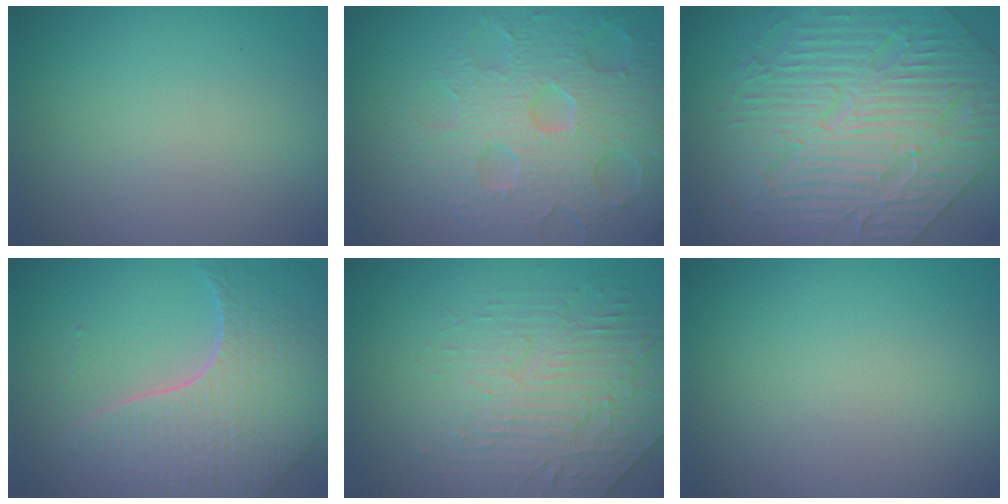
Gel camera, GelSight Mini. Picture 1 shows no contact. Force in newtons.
{"total": 7.8, "press": 6.0, "slide": 5.1}
{"total": 8.9, "press": 6.8, "slide": 5.7}
{"total": 7.8, "press": 5.6, "slide": 5.4}
{"total": 4.6, "press": 3.3, "slide": 3.1}
{"total": 0.0}